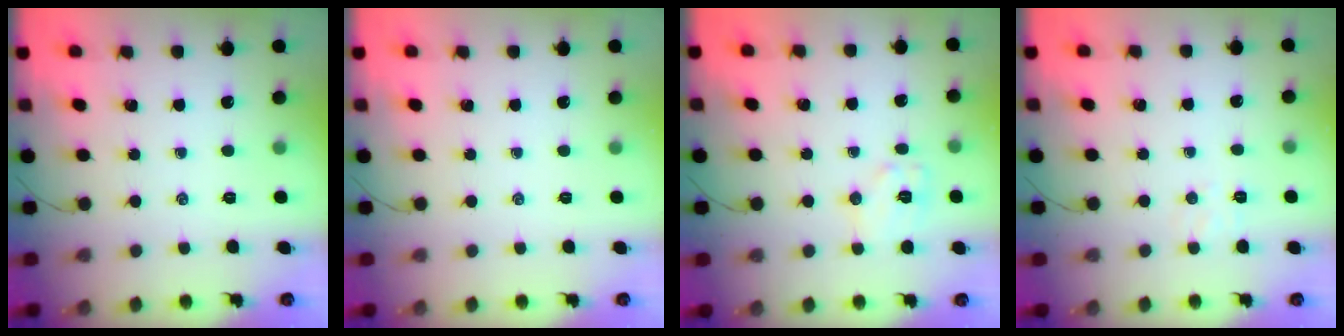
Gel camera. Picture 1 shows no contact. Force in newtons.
{"total": 0.0}
{"total": 7.3, "press": 7.2, "slide": 0.4}
{"total": 3.7, "press": 3.6, "slide": 0.9}